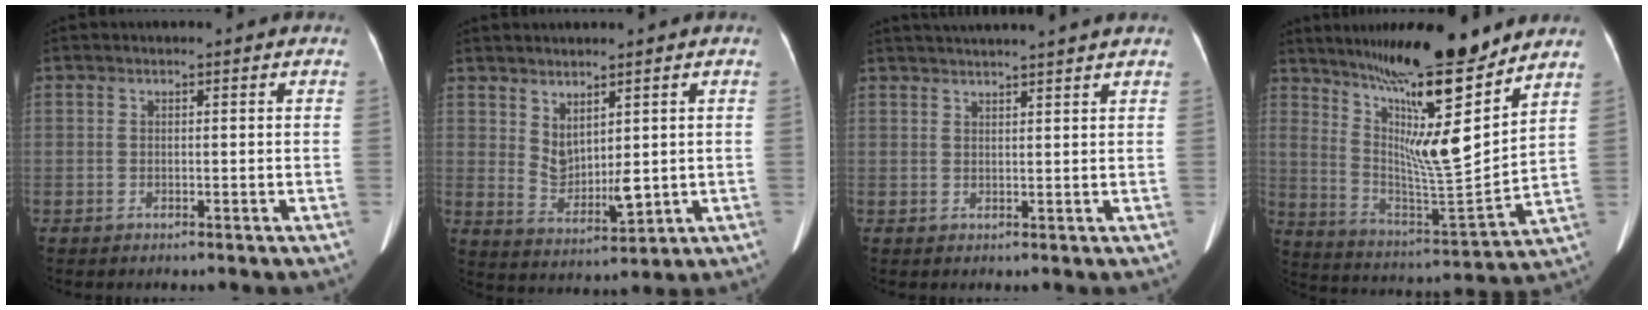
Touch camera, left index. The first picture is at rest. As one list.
[{"total": 5.1, "force": [1.9, 2.3, 4.2], "torque": [-0.087, -0.008, 0.054]}, {"total": 9.0, "force": [8.2, -1.0, 3.6], "torque": [-0.055, 0.027, 0.103]}, {"total": 18.6, "force": [13.6, 0.8, 12.7], "torque": [-0.201, -0.024, 0.236]}]